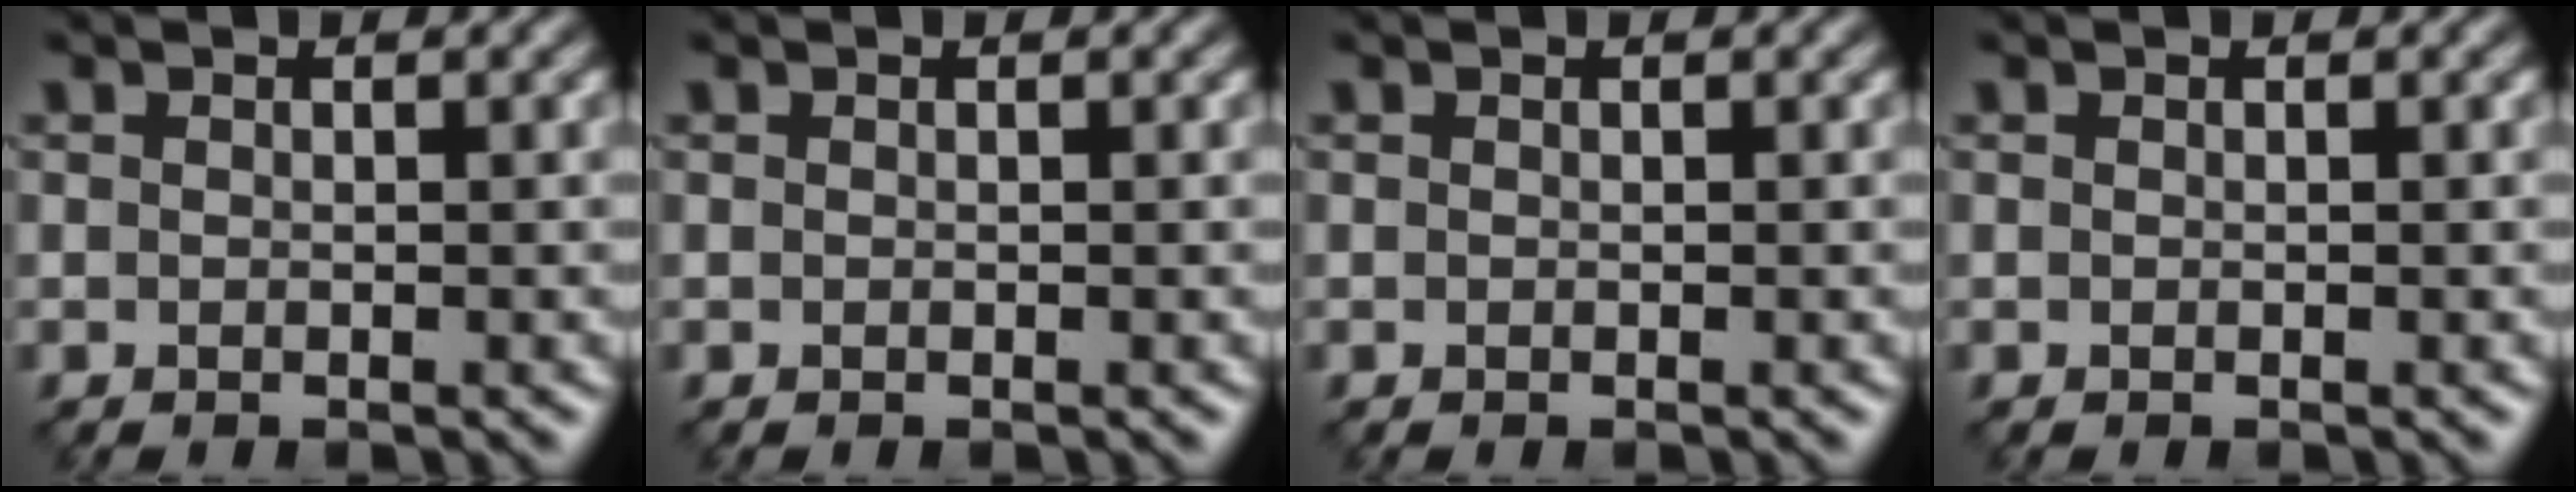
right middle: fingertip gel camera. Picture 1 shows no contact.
{"total": 0.0}
{"total": 0.0}
{"total": 0.0}